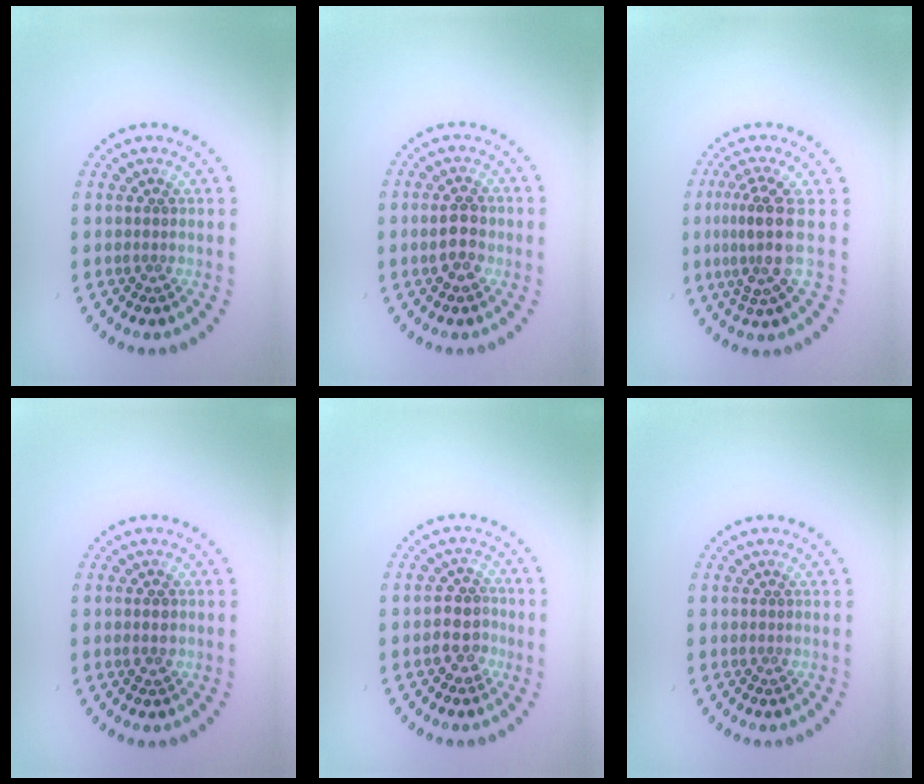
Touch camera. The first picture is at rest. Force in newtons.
{"total": 2.7, "press": 2.7, "slide": 0.1}
{"total": 3.9, "press": 2.8, "slide": 2.6}
{"total": 1.3, "press": 1.3, "slide": 0.2}
{"total": 2.7, "press": 2.4, "slide": 1.1}
{"total": 0.0}